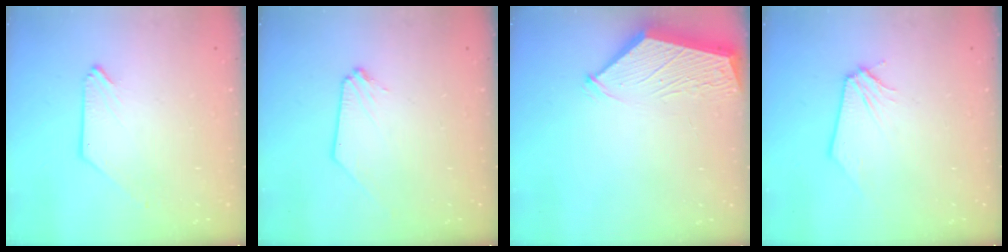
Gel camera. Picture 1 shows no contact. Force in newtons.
{"total": 0.0}
{"total": 2.9, "press": 2.9, "slide": 0.4}
{"total": 0.0}